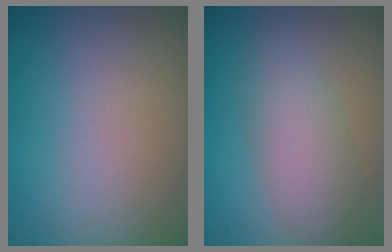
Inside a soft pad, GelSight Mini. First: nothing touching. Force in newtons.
{"total": 4.4, "press": 4.4, "slide": 0.1}